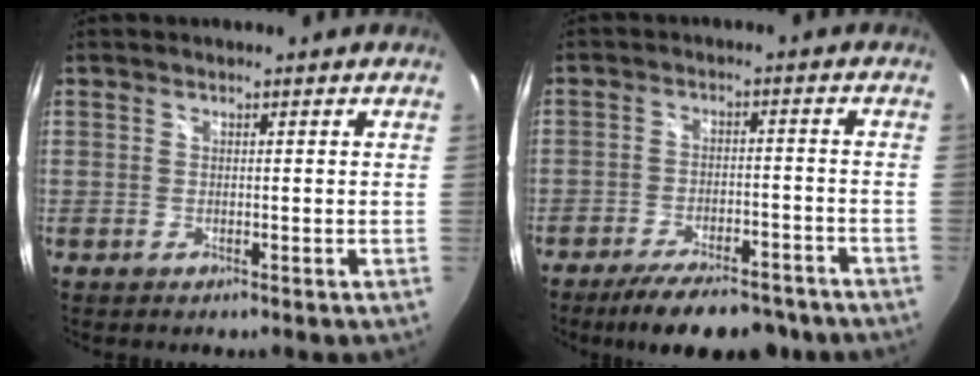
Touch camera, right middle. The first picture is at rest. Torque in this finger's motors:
{"motor_torque": [0.96, -0.87, 0.78, 0.14]}